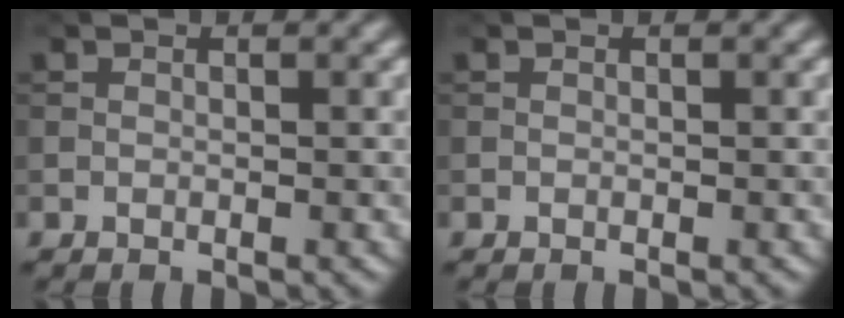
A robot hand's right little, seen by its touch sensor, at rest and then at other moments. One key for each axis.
{"total": 0.0}